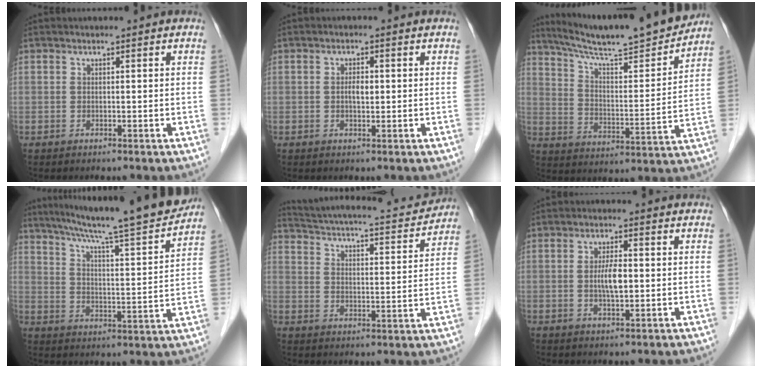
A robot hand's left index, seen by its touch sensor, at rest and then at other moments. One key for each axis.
{"total": 1.9, "fx": 0.1, "fy": 0.8, "fz": 1.8, "tx": -0.032, "ty": 0.002, "tz": 0.001}
{"total": 19.6, "fx": 17.7, "fy": 0.6, "fz": 8.5, "tx": -0.138, "ty": -0.013, "tz": 0.270}
{"total": 20.6, "fx": 17.9, "fy": -0.2, "fz": 10.2, "tx": -0.160, "ty": -0.018, "tz": 0.258}
{"total": 16.8, "fx": 15.2, "fy": 3.0, "fz": 6.3, "tx": -0.110, "ty": 0.007, "tz": 0.213}
{"total": 3.9, "fx": -0.1, "fy": 1.0, "fz": 3.8, "tx": -0.073, "ty": 0.001, "tz": -0.002}